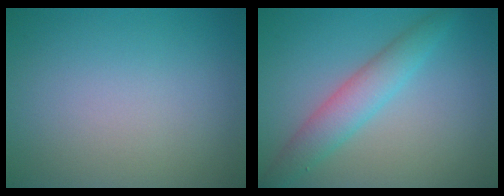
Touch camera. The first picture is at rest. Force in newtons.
{"total": 3.8, "press": 3.8, "slide": 0.1}